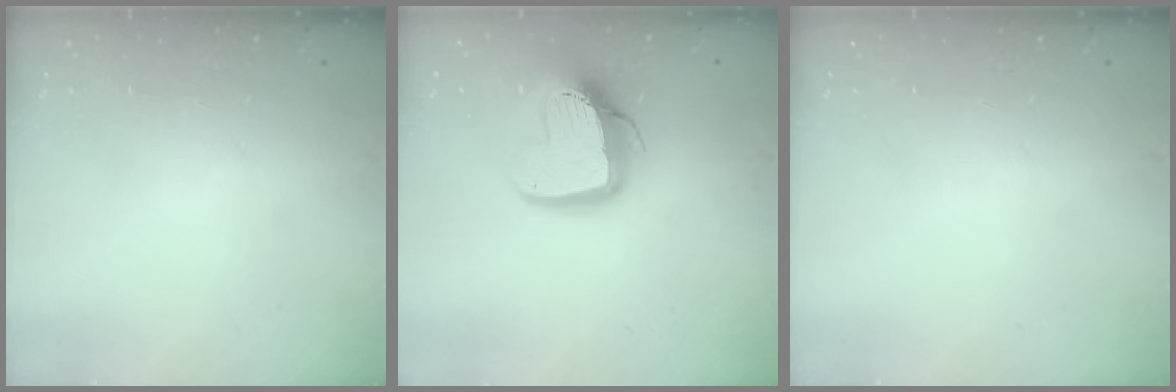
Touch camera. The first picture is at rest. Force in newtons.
{"total": 14.0, "press": 13.9, "slide": 1.7}
{"total": 0.0}